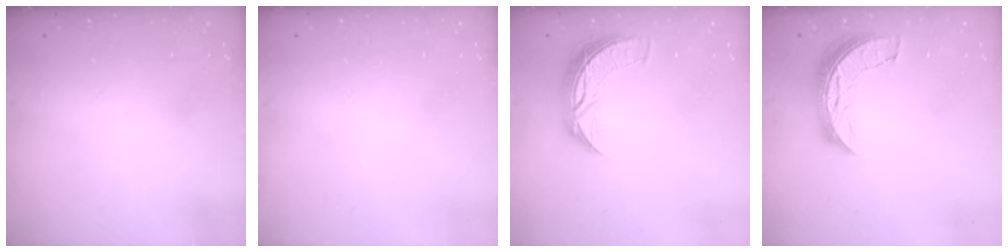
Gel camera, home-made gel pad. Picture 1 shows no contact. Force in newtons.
{"total": 0.0}
{"total": 7.8, "press": 7.8, "slide": 0.2}
{"total": 7.6, "press": 7.6, "slide": 0.7}